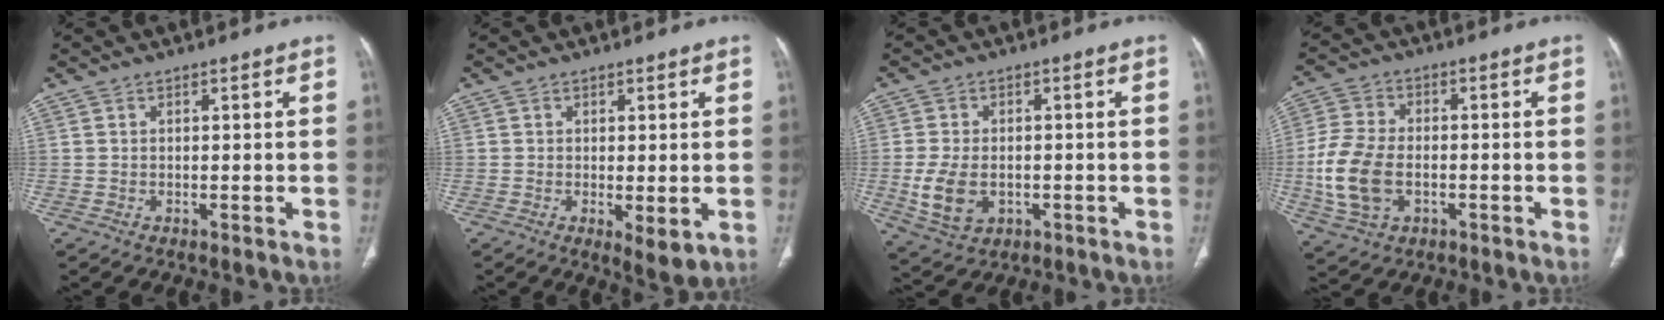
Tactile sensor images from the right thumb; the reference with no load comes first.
{"total": 4.2, "force": [-0.8, 1.5, 3.9], "torque": [-0.063, -0.018, -0.008]}
{"total": 8.1, "force": [-1.6, 5.6, 5.7], "torque": [-0.109, -0.001, -0.018]}
{"total": 12.0, "force": [-2.3, 7.7, 8.9], "torque": [-0.193, 0.007, -0.043]}